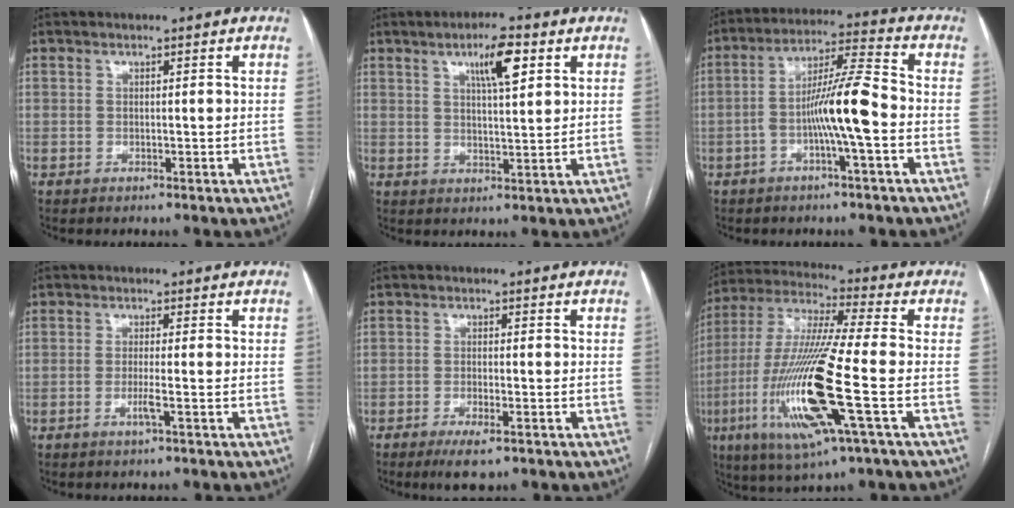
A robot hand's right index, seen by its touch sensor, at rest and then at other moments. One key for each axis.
{"total": 6.5, "fx": 3.1, "fy": 1.1, "fz": 5.6, "tx": -0.097, "ty": 0.006, "tz": 0.052}
{"total": 10.1, "fx": -2.6, "fy": 0.3, "fz": 9.8, "tx": -0.180, "ty": 0.018, "tz": -0.049}
{"total": 2.1, "fx": -0.9, "fy": -0.3, "fz": 1.9, "tx": -0.039, "ty": -0.004, "tz": -0.018}
{"total": 4.5, "fx": -2.8, "fy": 1.0, "fz": 3.4, "tx": -0.065, "ty": -0.008, "tz": -0.043}
{"total": 19.5, "fx": -5.5, "fy": 0.9, "fz": 18.7, "tx": -0.403, "ty": -0.021, "tz": -0.106}